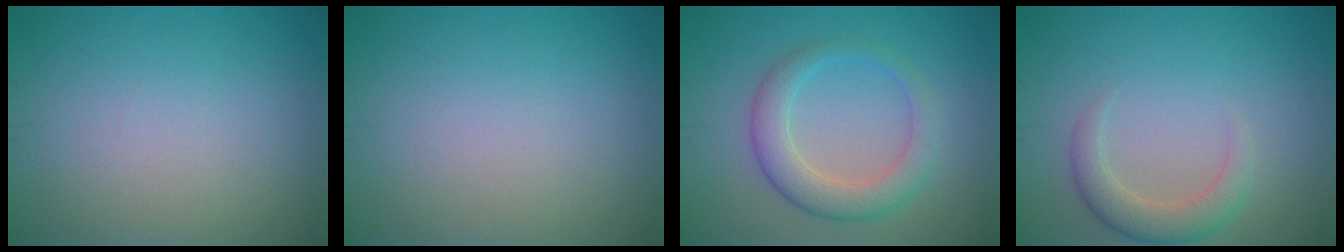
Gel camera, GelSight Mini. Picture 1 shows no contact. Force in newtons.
{"total": 0.0}
{"total": 4.3, "press": 4.3, "slide": 0.1}
{"total": 3.1, "press": 3.1, "slide": 0.1}